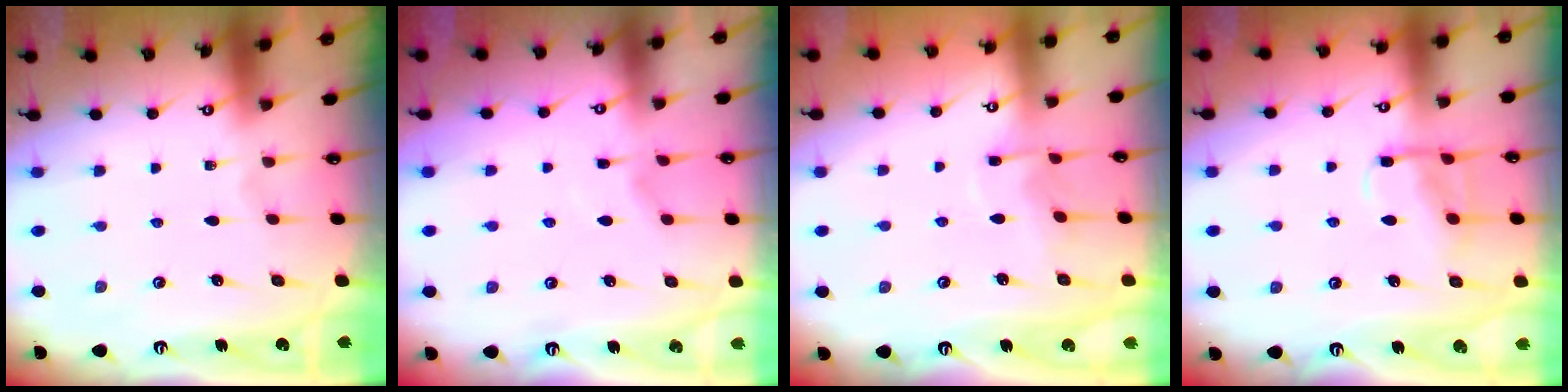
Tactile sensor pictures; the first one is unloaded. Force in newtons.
{"total": 2.8, "press": 2.8, "slide": 0.5}
{"total": 5.1, "press": 5.1, "slide": 0.7}
{"total": 9.0, "press": 9.0, "slide": 0.5}